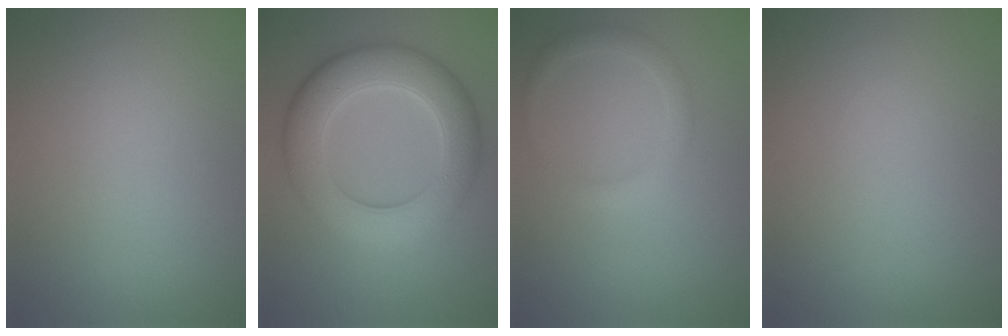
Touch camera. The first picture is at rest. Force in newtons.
{"total": 8.3, "press": 8.3, "slide": 0.6}
{"total": 1.9, "press": 1.9, "slide": 0.1}
{"total": 0.0}